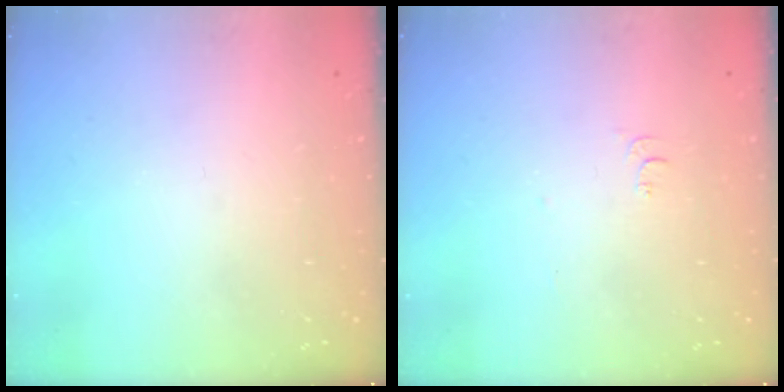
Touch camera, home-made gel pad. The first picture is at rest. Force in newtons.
{"total": 4.6, "press": 4.6, "slide": 0.4}